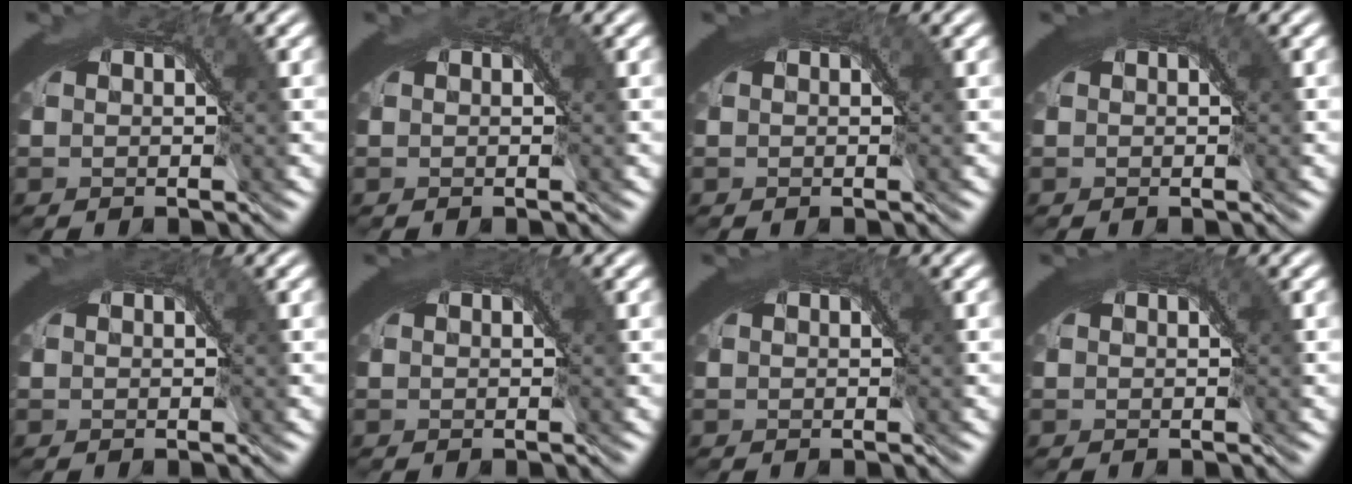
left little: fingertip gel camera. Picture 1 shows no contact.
{"total": 0.0}
{"total": 0.9, "force": [0.5, 0.2, 0.7], "torque": [-0.005, 0.001, 0.006]}
{"total": 1.1, "force": [0.6, 0.2, 0.9], "torque": [-0.008, 0.001, 0.008]}
{"total": 0.6, "force": [0.3, 0.2, 0.5], "torque": [-0.004, 0.000, 0.003]}
{"total": 1.1, "force": [0.6, 0.2, 0.9], "torque": [-0.007, 0.001, 0.007]}
{"total": 1.1, "force": [0.5, 0.3, 1.0], "torque": [-0.009, 0.002, 0.005]}
{"total": 1.0, "force": [0.6, 0.2, 0.8], "torque": [-0.006, 0.001, 0.007]}